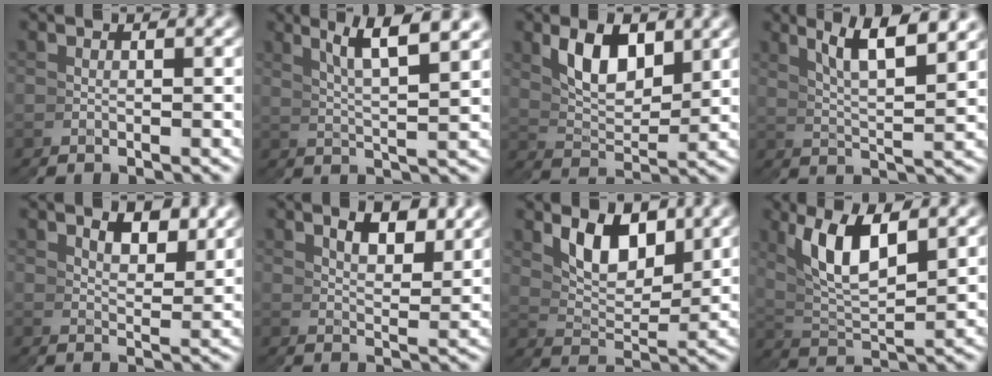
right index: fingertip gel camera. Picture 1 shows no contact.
{"total": 4.9, "force": [3.6, 0.3, 3.3], "torque": [-0.059, 0.009, 0.058]}
{"total": 5.0, "force": [2.4, 2.7, 3.4], "torque": [-0.055, -0.009, 0.048]}
{"total": 5.5, "force": [3.9, 1.0, 3.8], "torque": [-0.069, 0.006, 0.063]}
{"total": 3.0, "force": [2.6, 0.4, 1.5], "torque": [-0.016, -0.005, 0.044]}
{"total": 3.7, "force": [3.0, 0.6, 2.2], "torque": [-0.028, -0.001, 0.049]}
{"total": 5.1, "force": [2.9, 2.7, 3.2], "torque": [-0.053, -0.011, 0.054]}
{"total": 6.3, "force": [2.7, 3.6, 4.5], "torque": [-0.101, -0.004, 0.058]}